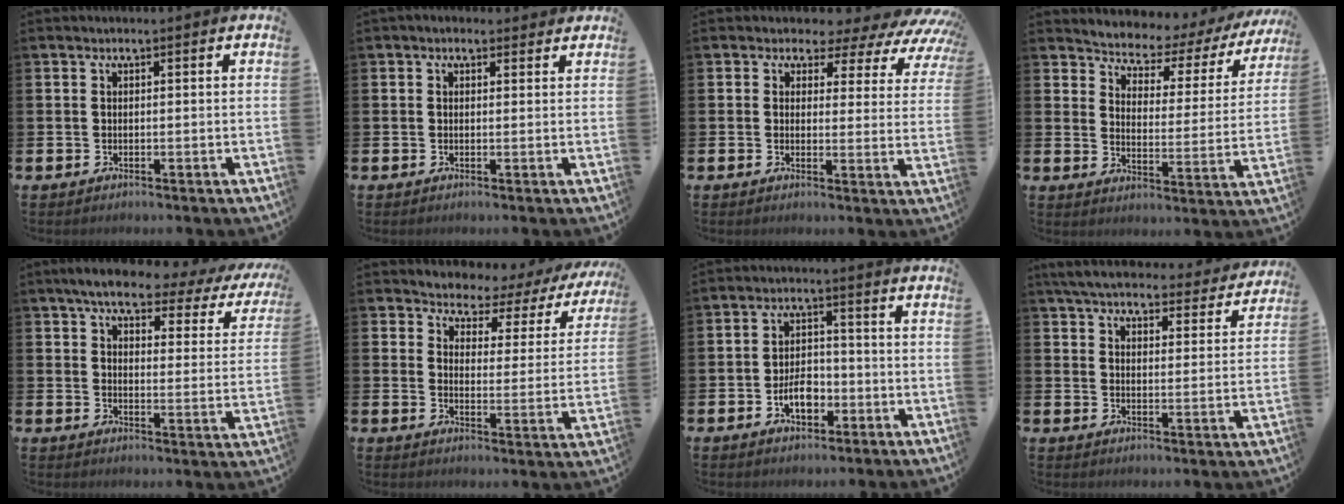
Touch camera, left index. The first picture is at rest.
{"total": 1.2, "force": [0.9, 0.7, 0.3], "torque": [0.002, 0.007, 0.013]}
{"total": 3.3, "force": [2.2, 2.3, 1.2], "torque": [-0.022, -0.031, 0.022]}
{"total": 4.9, "force": [4.6, 1.6, 0.5], "torque": [-0.044, -0.040, 0.072]}
{"total": 5.7, "force": [4.8, 1.4, 2.8], "torque": [-0.065, -0.034, 0.073]}
{"total": 3.6, "force": [3.2, 1.6, 0.0], "torque": [-0.027, -0.036, 0.046]}
{"total": 4.6, "force": [-1.8, 2.8, 3.2], "torque": [-0.049, 0.006, -0.036]}
{"total": 5.9, "force": [5.6, 1.1, 1.5], "torque": [-0.051, -0.036, 0.096]}